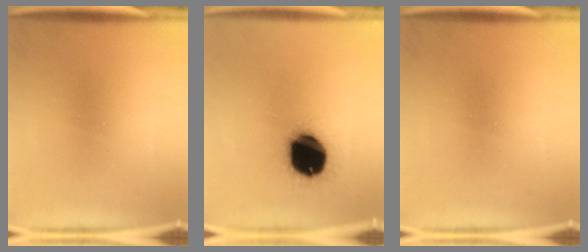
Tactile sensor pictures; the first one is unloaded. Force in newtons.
{"total": 19.8}
{"total": 0.0}